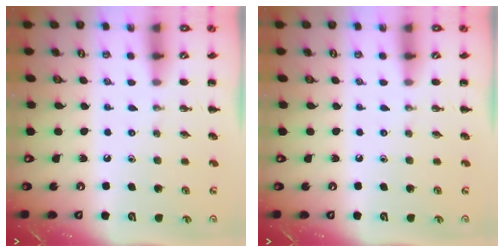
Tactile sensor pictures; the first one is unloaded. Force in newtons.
{"total": 0.0}